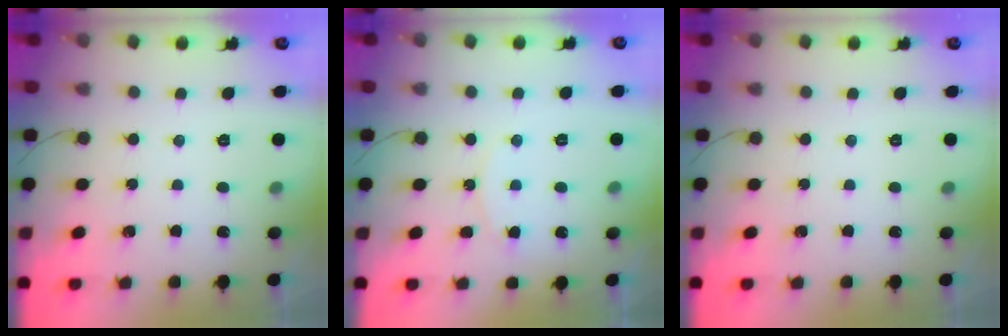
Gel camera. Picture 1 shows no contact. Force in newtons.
{"total": 8.1, "press": 8.1, "slide": 0.6}
{"total": 0.0}